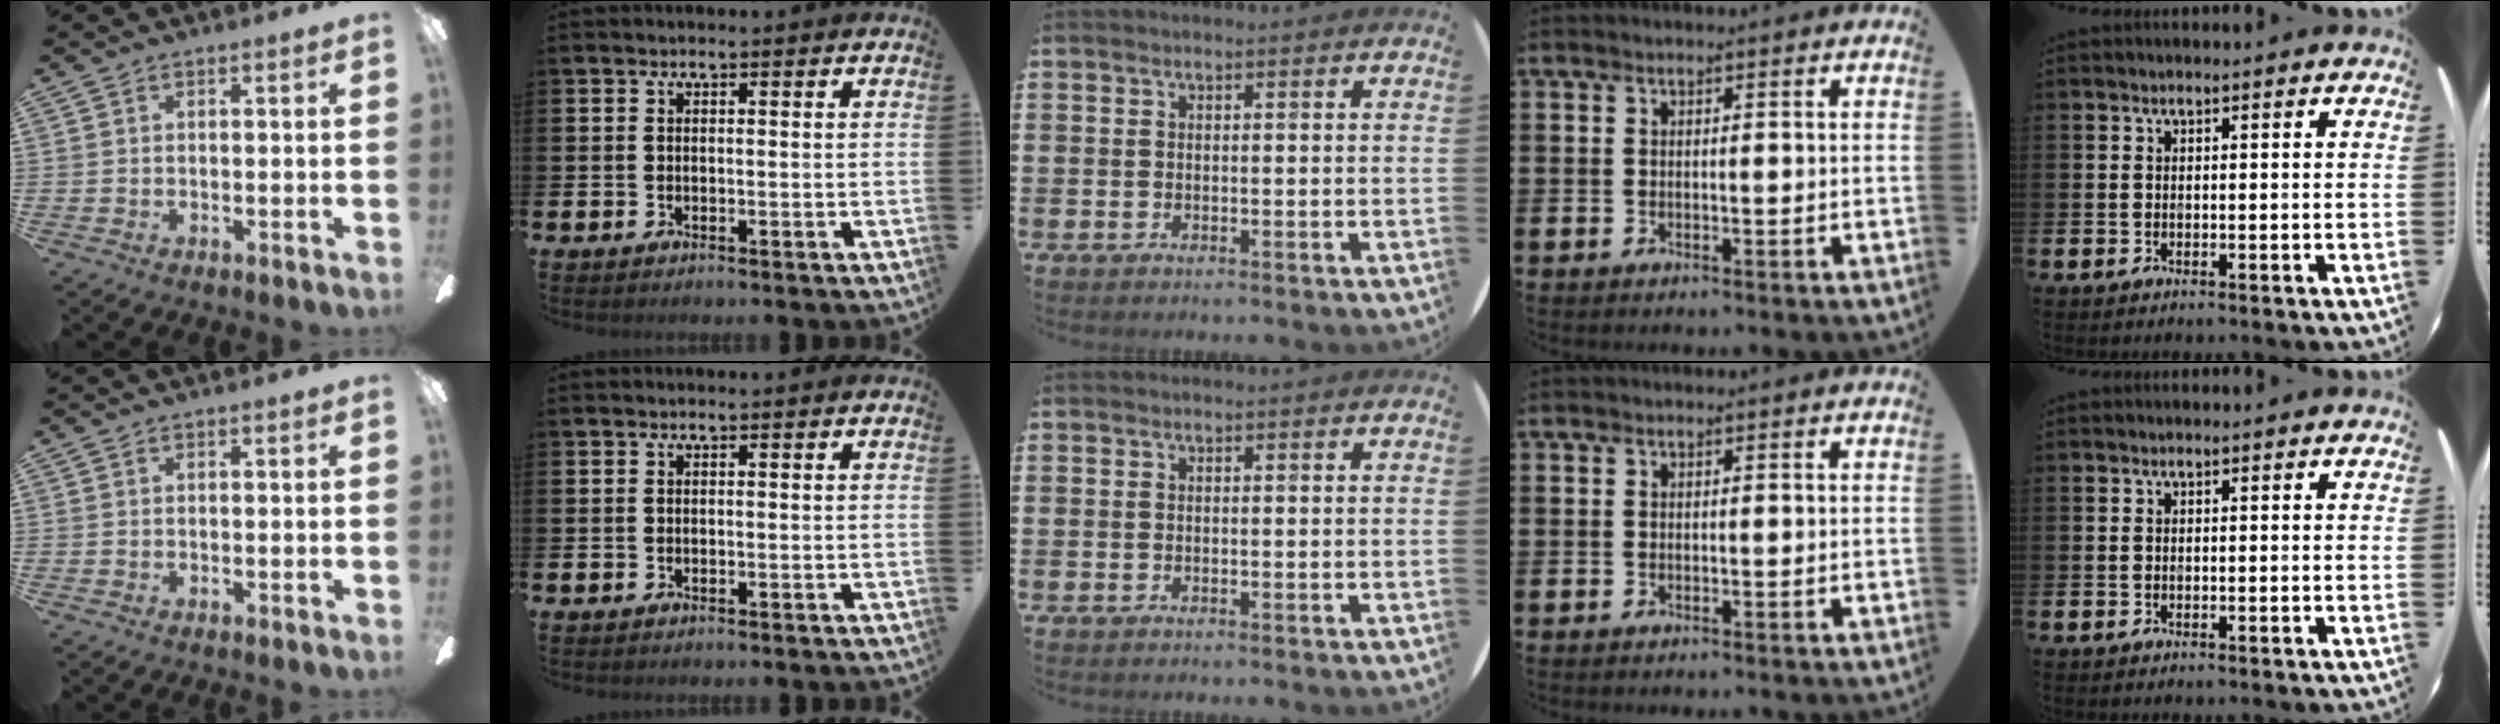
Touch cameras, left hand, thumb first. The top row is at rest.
{}